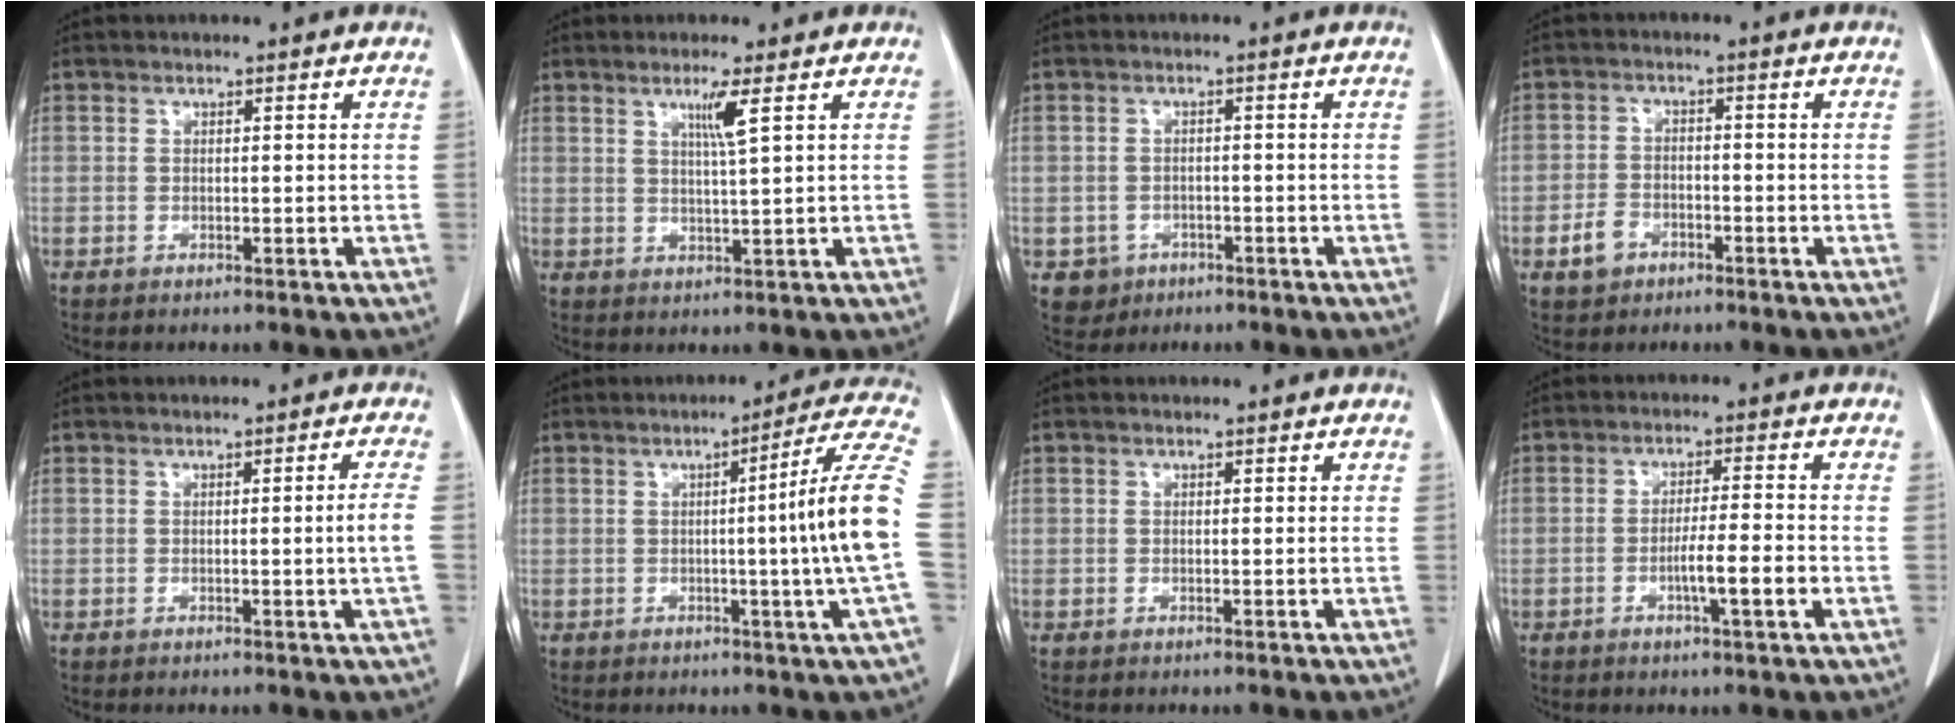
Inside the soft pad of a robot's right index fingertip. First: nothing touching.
{"total": 3.6, "force": [1.7, -0.8, 3.1], "torque": [-0.059, -0.008, 0.032]}
{"total": 3.3, "force": [-1.5, 2.9, 0.3], "torque": [-0.001, 0.010, -0.018]}
{"total": 4.1, "force": [-2.3, 2.7, 1.9], "torque": [-0.039, 0.005, -0.038]}
{"total": 2.7, "force": [-0.3, -0.9, 2.5], "torque": [-0.038, -0.003, -0.003]}
{"total": 12.3, "force": [-1.0, -2.9, 11.9], "torque": [-0.148, -0.005, -0.018]}
{"total": 0.0}
{"total": 5.6, "force": [-1.8, -0.1, 5.3], "torque": [-0.088, -0.006, -0.031]}